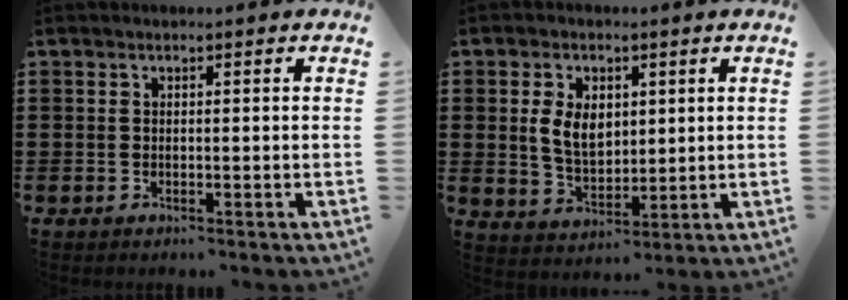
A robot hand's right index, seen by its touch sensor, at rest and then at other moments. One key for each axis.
{"total": 6.5, "fx": 1.1, "fy": 4.3, "fz": 4.7, "tx": -0.108, "ty": 0.006, "tz": 0.014}